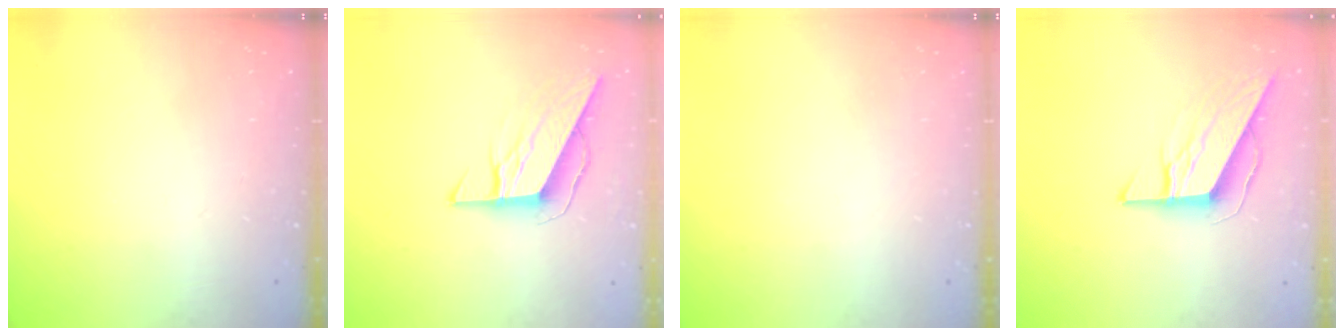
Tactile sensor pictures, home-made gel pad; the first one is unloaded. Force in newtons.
{"total": 8.4, "press": 8.4, "slide": 0.4}
{"total": 0.0}
{"total": 8.8, "press": 8.8, "slide": 0.5}